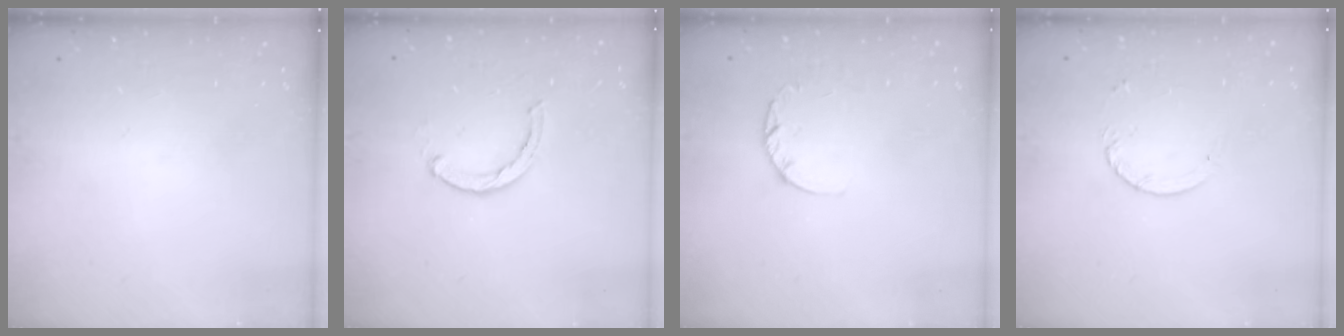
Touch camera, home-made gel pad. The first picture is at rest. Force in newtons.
{"total": 2.4, "press": 2.4, "slide": 0.4}
{"total": 2.6, "press": 2.5, "slide": 0.4}
{"total": 3.9, "press": 3.9, "slide": 0.4}